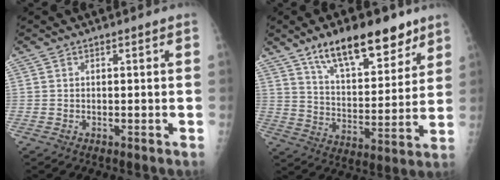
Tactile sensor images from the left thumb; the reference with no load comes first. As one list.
[{"total": 17.3, "force": [11.5, 7.1, 10.7], "torque": [-0.122, -0.058, 0.193]}]